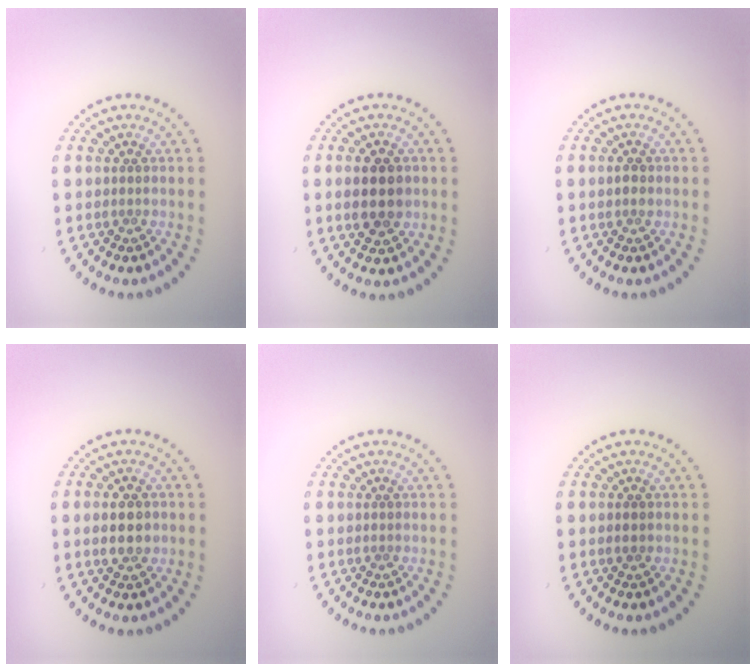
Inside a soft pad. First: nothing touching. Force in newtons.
{"total": 3.5, "press": 3.5, "slide": 0.3}
{"total": 1.1, "press": 1.1, "slide": 0.1}
{"total": 2.9, "press": 2.9, "slide": 0.1}
{"total": 0.0}
{"total": 0.9, "press": 0.9, "slide": 0.1}